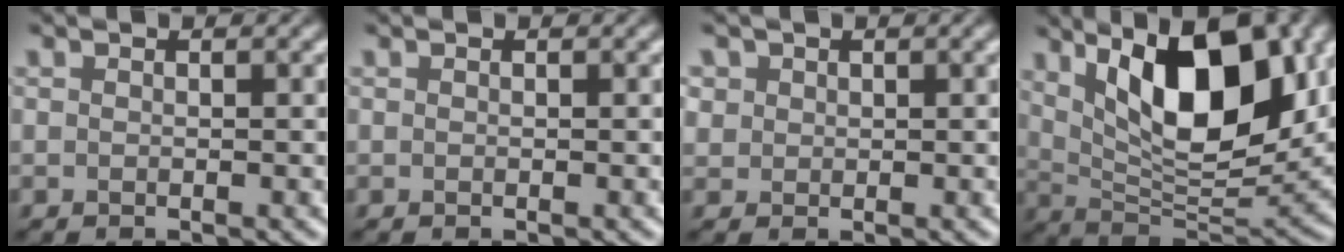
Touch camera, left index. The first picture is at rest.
{"total": 0.0}
{"total": 1.8, "force": [0.9, 1.5, 0.5], "torque": [-0.021, -0.001, 0.026]}
{"total": 12.3, "force": [4.7, 5.0, 10.2], "torque": [-0.150, -0.002, 0.079]}